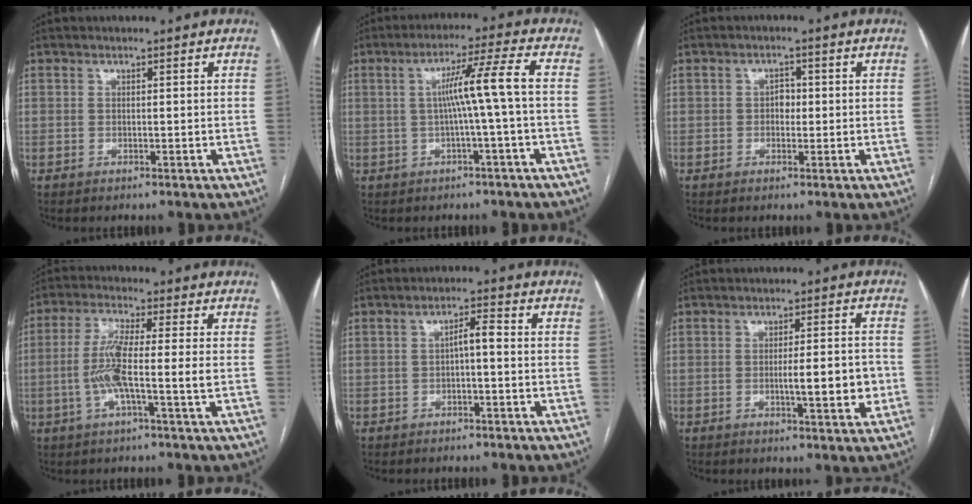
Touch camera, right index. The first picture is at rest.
{"total": 7.2, "force": [-0.3, -1.6, 7.0], "torque": [-0.118, 0.019, 0.002]}
{"total": 2.0, "force": [-0.1, 1.4, 1.4], "torque": [-0.017, 0.005, -0.003]}
{"total": 7.9, "force": [-1.3, 0.0, 7.8], "torque": [-0.161, 0.003, -0.029]}
{"total": 2.9, "force": [-0.3, 0.6, 2.8], "torque": [-0.046, 0.011, -0.004]}
{"total": 6.6, "force": [-1.3, 0.9, 6.4], "torque": [-0.095, -0.001, -0.016]}